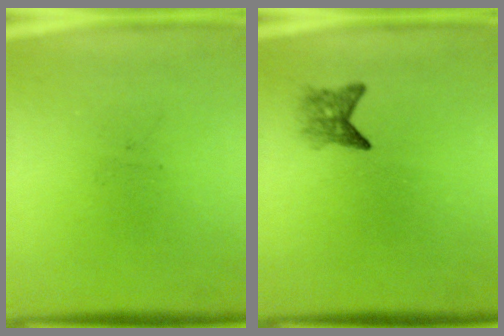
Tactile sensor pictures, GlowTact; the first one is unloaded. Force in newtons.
{"total": 2.2}